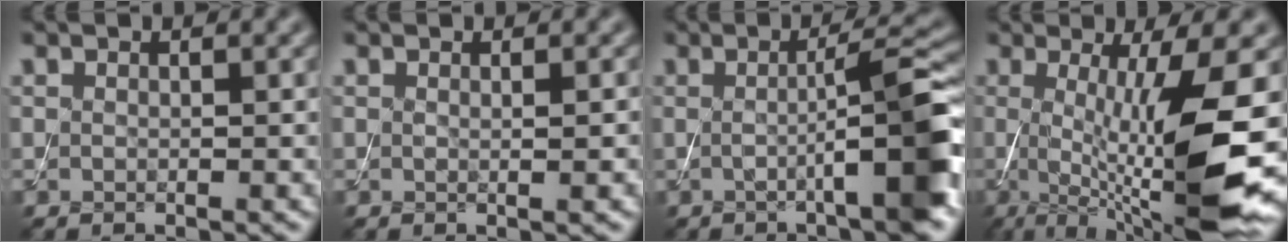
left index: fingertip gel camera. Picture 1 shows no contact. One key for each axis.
{"total": 1.2, "fx": 0.1, "fy": 0.3, "fz": 1.1, "tx": -0.013, "ty": -0.001, "tz": -0.001}
{"total": 8.1, "fx": -0.8, "fy": 1.4, "fz": 8.0, "tx": -0.099, "ty": 0.013, "tz": -0.020}
{"total": 12.1, "fx": -1.1, "fy": 2.4, "fz": 11.8, "tx": -0.181, "ty": -0.017, "tz": -0.010}